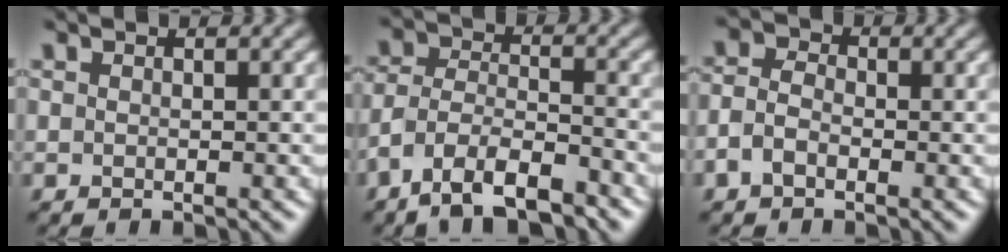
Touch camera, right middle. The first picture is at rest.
{"total": 7.1, "force": [-5.2, 2.8, 3.9], "torque": [-0.069, 0.004, -0.102]}
{"total": 2.6, "force": [-1.0, 1.8, 1.6], "torque": [-0.035, 0.001, -0.025]}